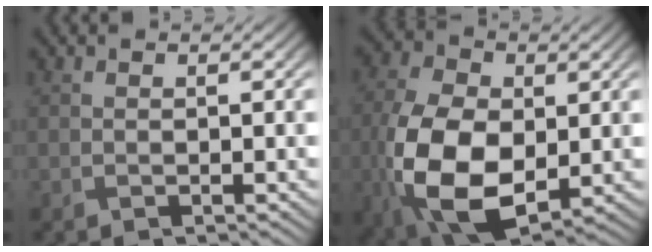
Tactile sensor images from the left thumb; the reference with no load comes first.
{"total": 14.4, "force": [-2.0, 9.2, 10.9], "torque": [-0.275, -0.042, -0.020]}